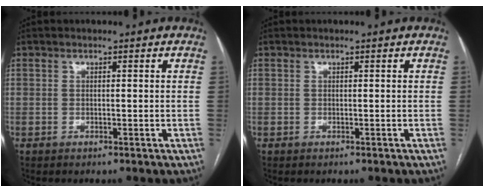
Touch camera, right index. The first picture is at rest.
{"total": 0.0}